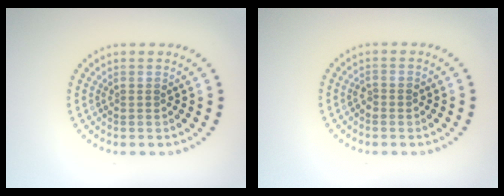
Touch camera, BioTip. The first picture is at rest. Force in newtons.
{"total": 0.9, "press": 0.8, "slide": 0.3}